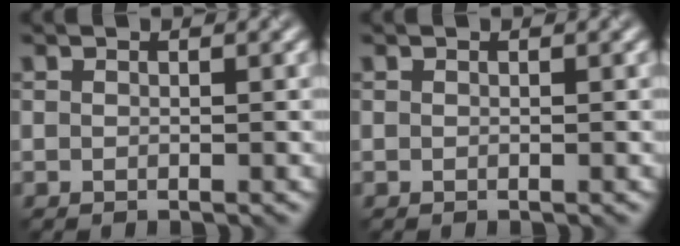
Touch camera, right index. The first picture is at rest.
{"total": 0.0}